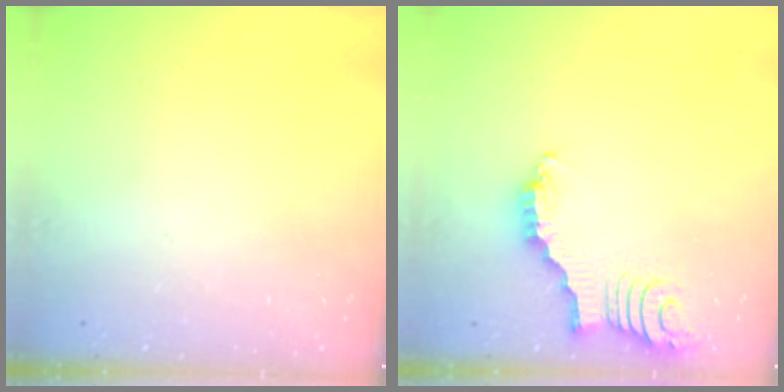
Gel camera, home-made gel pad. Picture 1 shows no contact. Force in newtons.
{"total": 2.7, "press": 2.7, "slide": 0.4}